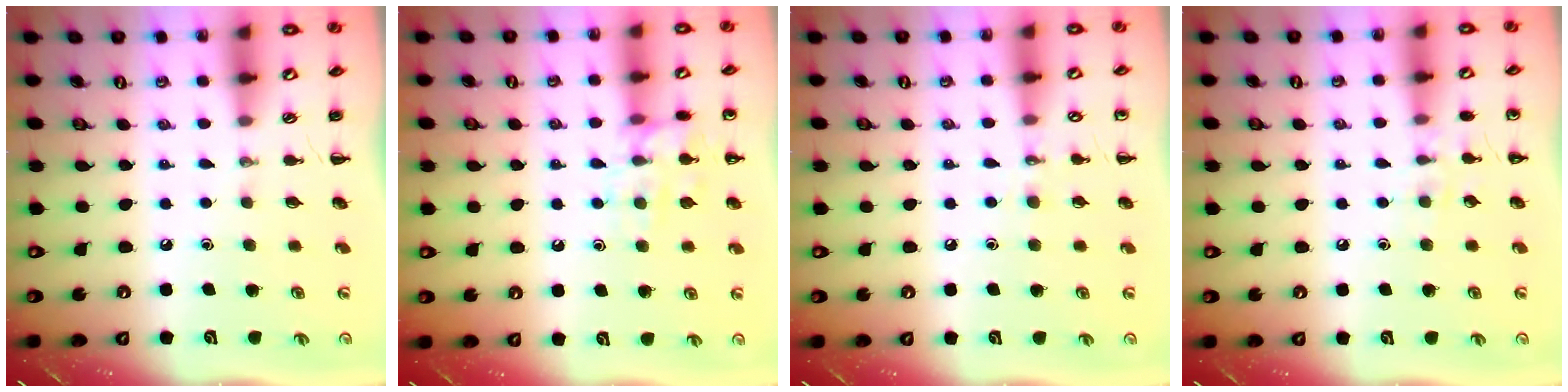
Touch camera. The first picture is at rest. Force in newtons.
{"total": 11.9, "press": 11.8, "slide": 0.9}
{"total": 5.4, "press": 5.2, "slide": 1.5}
{"total": 6.7, "press": 6.4, "slide": 1.7}